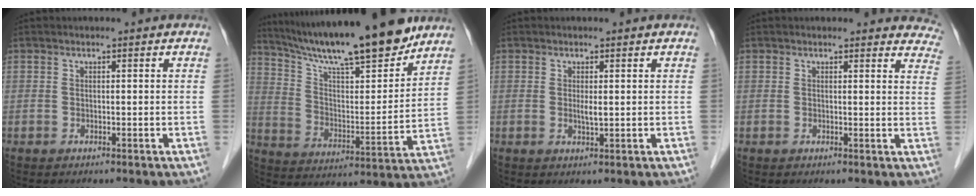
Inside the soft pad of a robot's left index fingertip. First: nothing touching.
{"total": 19.3, "force": [16.5, 0.9, 10.0], "torque": [-0.172, -0.007, 0.278]}
{"total": 1.4, "force": [0.1, 0.2, 1.3], "torque": [-0.029, -0.006, 0.003]}
{"total": 10.1, "force": [9.6, 2.6, 1.5], "torque": [0.030, -0.034, 0.063]}